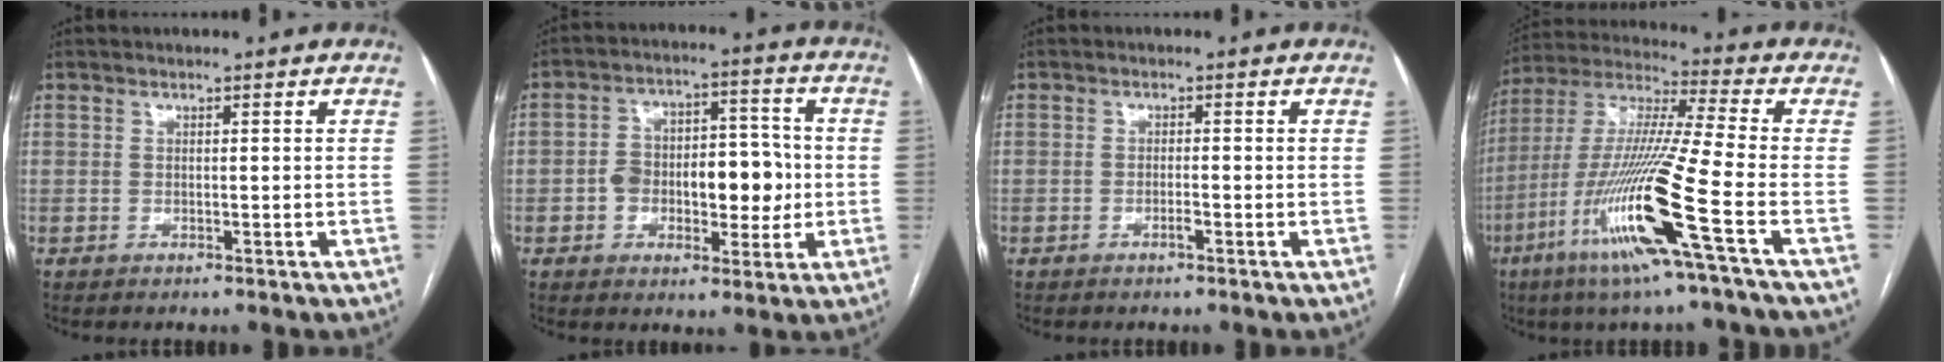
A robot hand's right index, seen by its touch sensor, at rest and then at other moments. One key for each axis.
{"total": 12.0, "fx": -1.6, "fy": 6.5, "fz": 9.9, "tx": -0.147, "ty": 0.036, "tz": -0.018}
{"total": 1.3, "fx": -0.7, "fy": 0.1, "fz": 1.1, "tx": -0.023, "ty": 0.000, "tz": -0.013}
{"total": 18.6, "fx": -7.5, "fy": -1.1, "fz": 17.0, "tx": -0.359, "ty": -0.028, "tz": -0.151}